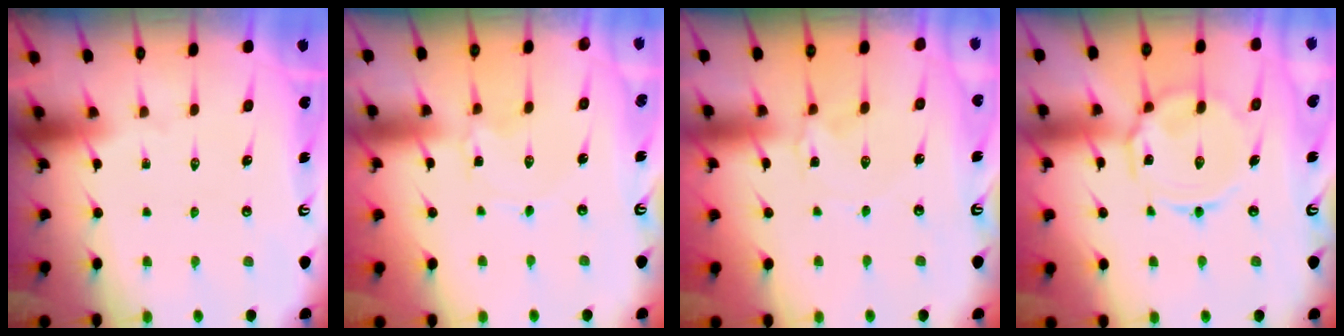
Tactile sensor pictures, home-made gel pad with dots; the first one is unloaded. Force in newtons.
{"total": 0.6, "press": 0.6, "slide": 0.1}
{"total": 0.0}
{"total": 11.1, "press": 11.0, "slide": 1.0}